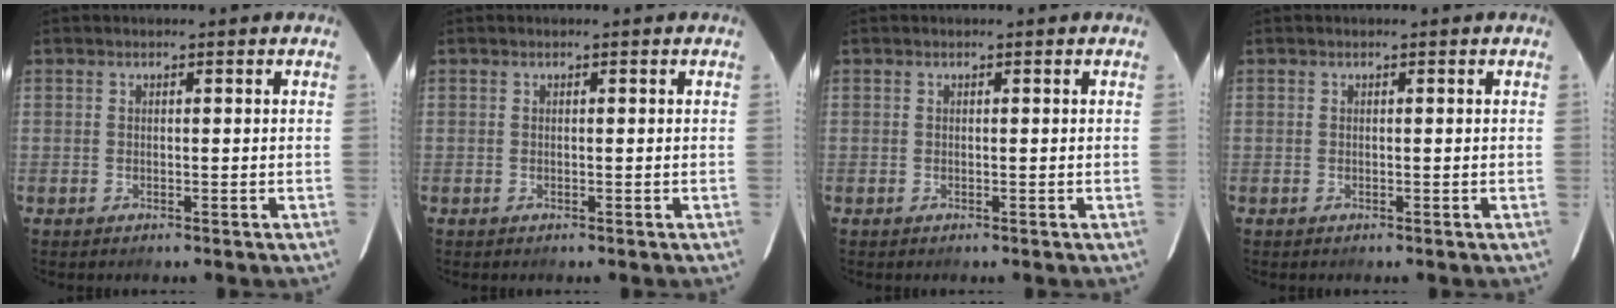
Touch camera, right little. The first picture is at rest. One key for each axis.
{"total": 0.0}
{"total": 0.0}
{"total": 0.0}